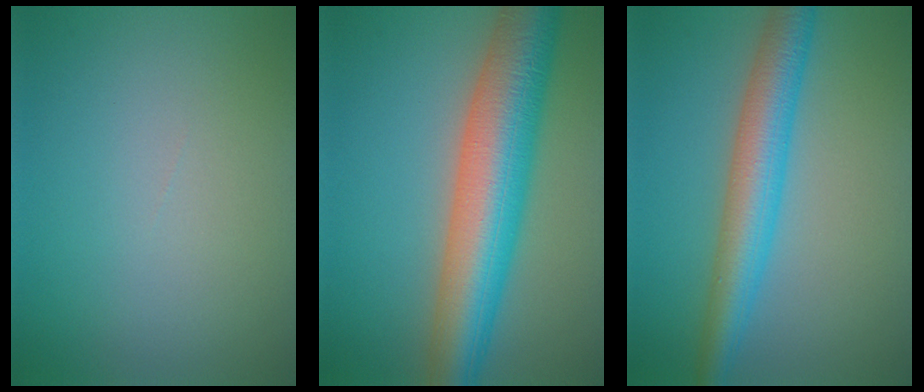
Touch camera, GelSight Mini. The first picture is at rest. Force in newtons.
{"total": 10.8, "press": 10.8, "slide": 0.3}
{"total": 6.3, "press": 6.3, "slide": 0.1}